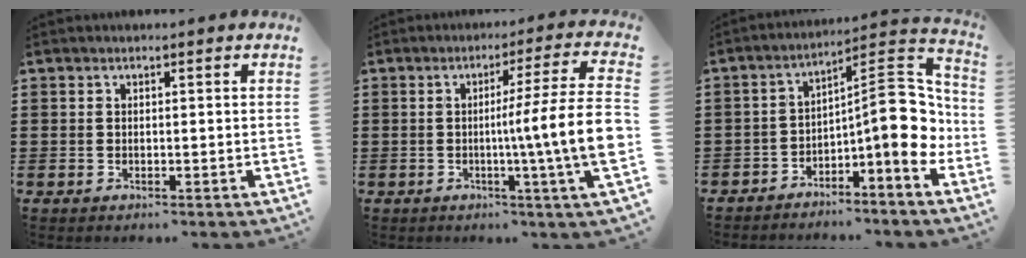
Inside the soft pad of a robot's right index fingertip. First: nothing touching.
{"total": 11.5, "force": [-1.1, -0.6, 11.5], "torque": [-0.179, -0.021, -0.029]}
{"total": 12.7, "force": [-2.3, 4.1, 11.8], "torque": [-0.151, -0.017, -0.045]}